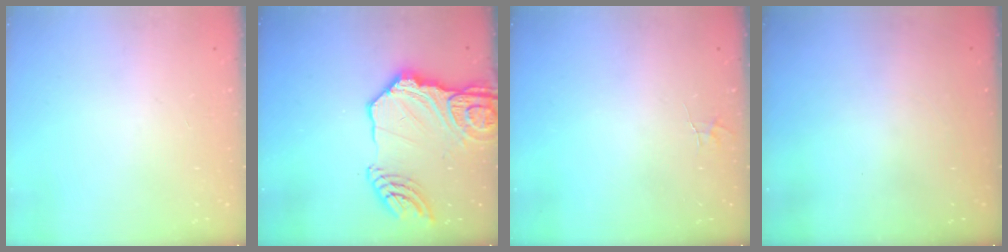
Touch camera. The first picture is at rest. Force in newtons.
{"total": 21.1, "press": 21.0, "slide": 2.4}
{"total": 3.0, "press": 3.0, "slide": 0.4}
{"total": 0.7, "press": 0.4, "slide": 0.5}